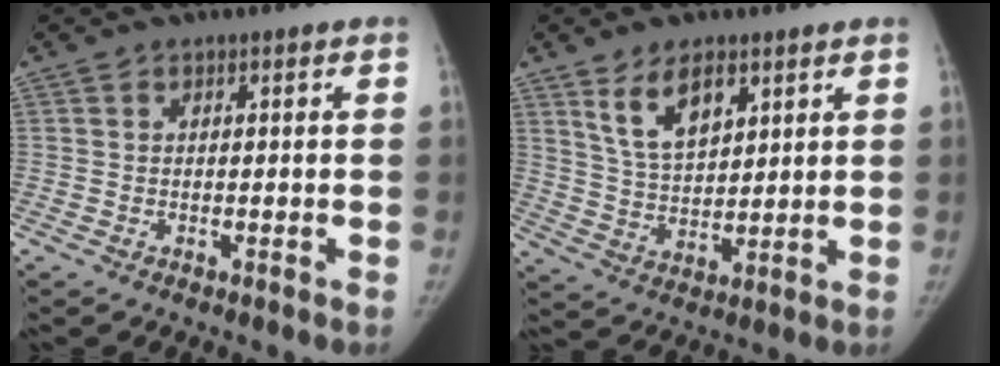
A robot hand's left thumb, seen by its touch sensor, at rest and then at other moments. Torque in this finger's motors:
{"motor_torque": [1.56, 0.74, 1.23, -1.24, 0.36]}